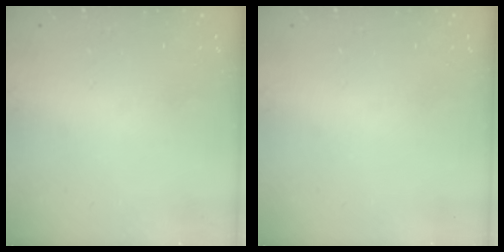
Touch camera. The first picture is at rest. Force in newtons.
{"total": 0.0}